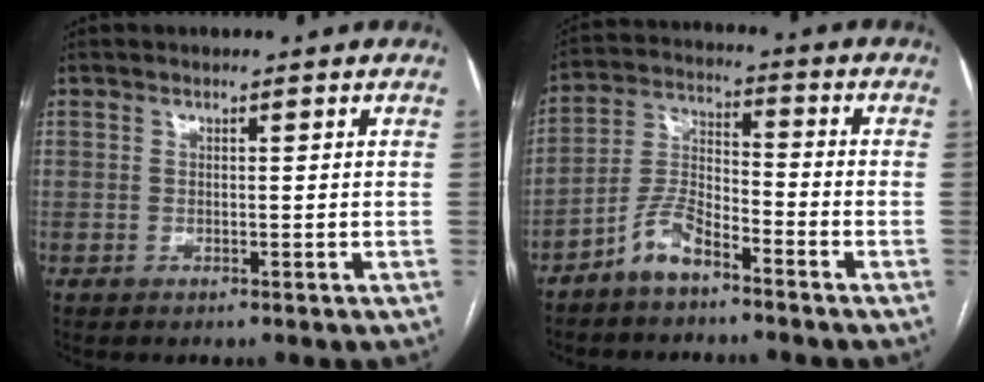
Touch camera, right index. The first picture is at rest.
{"total": 6.7, "force": [-4.9, 2.1, 4.1], "torque": [-0.094, 0.004, -0.101]}